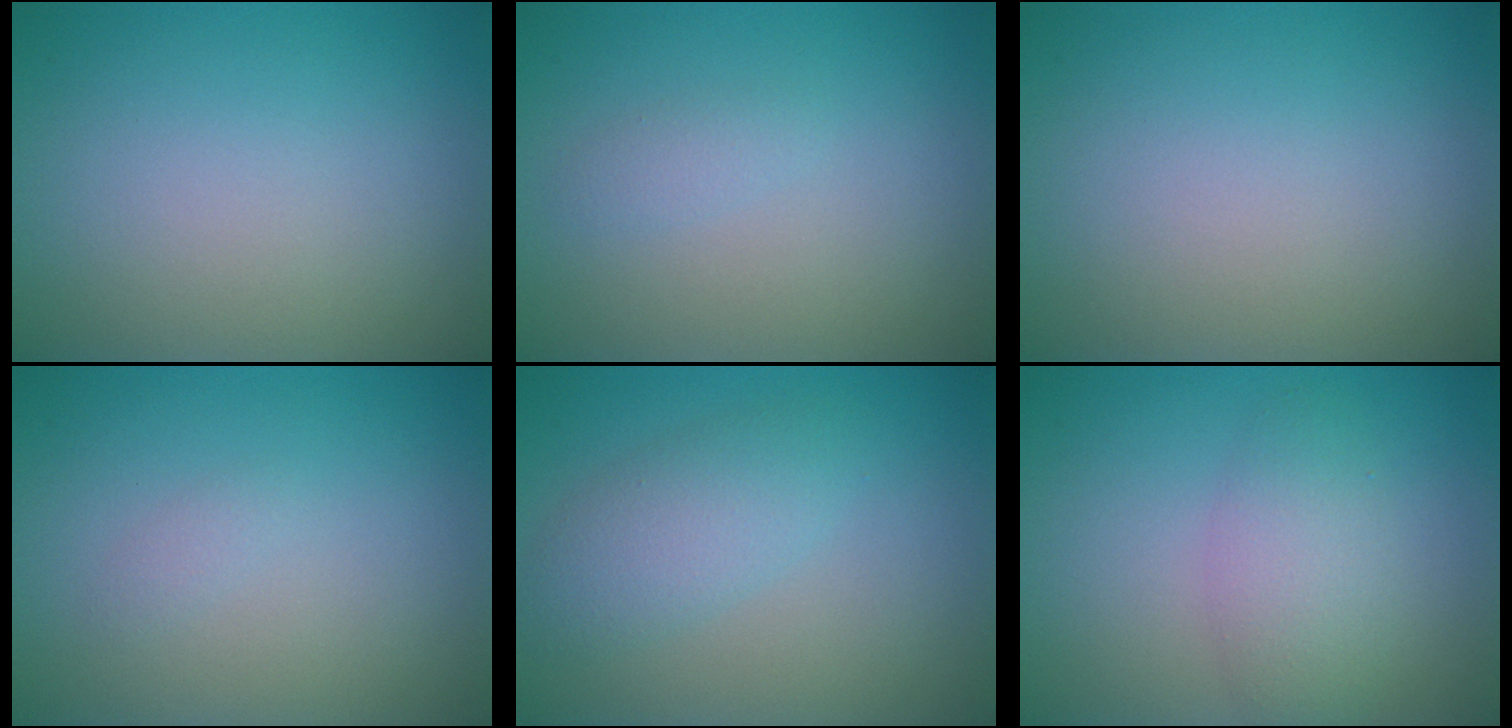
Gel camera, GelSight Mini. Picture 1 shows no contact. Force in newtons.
{"total": 0.8, "press": 0.8, "slide": 0.1}
{"total": 0.0}
{"total": 0.6, "press": 0.6, "slide": 0.0}
{"total": 3.2, "press": 3.2, "slide": 0.1}
{"total": 3.3, "press": 3.3, "slide": 0.2}